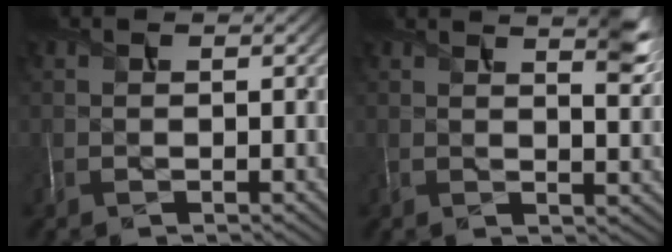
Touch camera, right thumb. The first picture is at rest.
{"total": 4.8, "force": [3.2, 1.0, 3.4], "torque": [-0.055, 0.003, 0.056]}